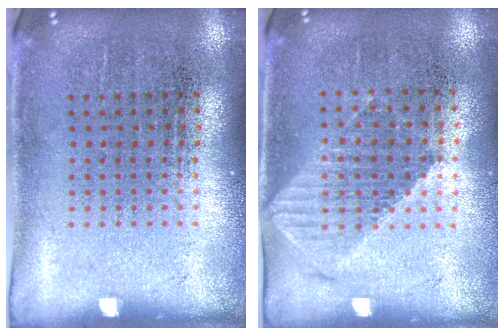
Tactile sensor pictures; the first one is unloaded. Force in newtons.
{"total": 1.1, "press": 1.0, "slide": 0.4}